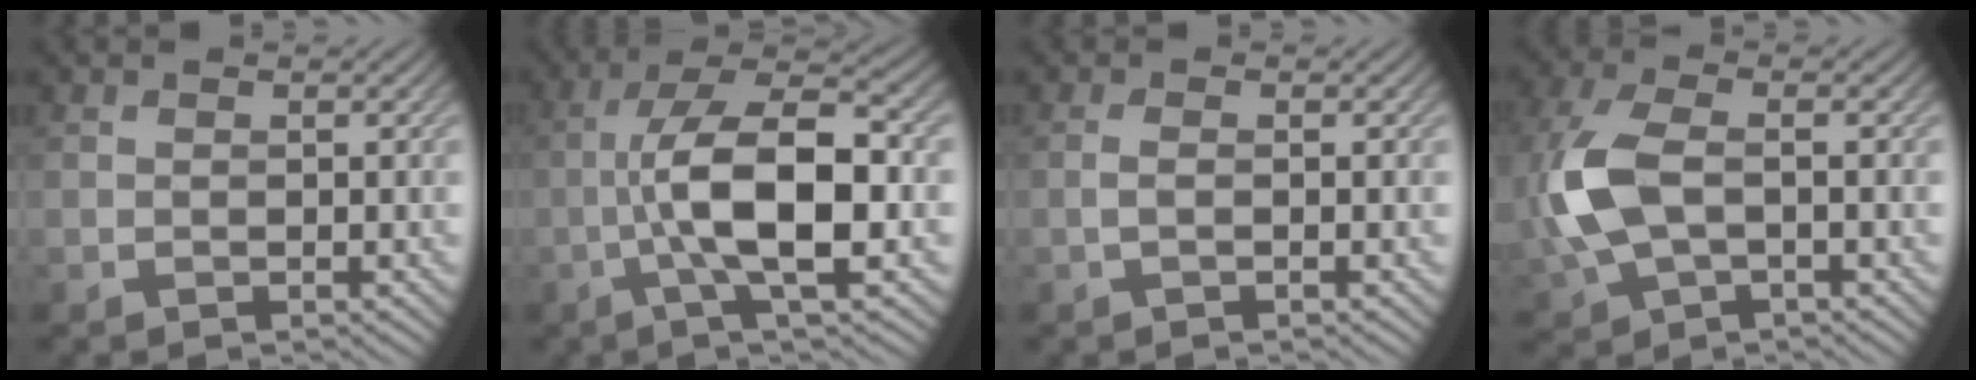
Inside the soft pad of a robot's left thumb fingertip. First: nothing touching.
{"total": 10.9, "force": [-1.8, 3.3, 10.3], "torque": [-0.185, 0.015, -0.039]}
{"total": 1.1, "force": [-0.3, 0.2, 1.1], "torque": [-0.025, 0.002, -0.009]}
{"total": 9.2, "force": [-0.5, 4.9, 7.7], "torque": [-0.206, -0.001, -0.012]}